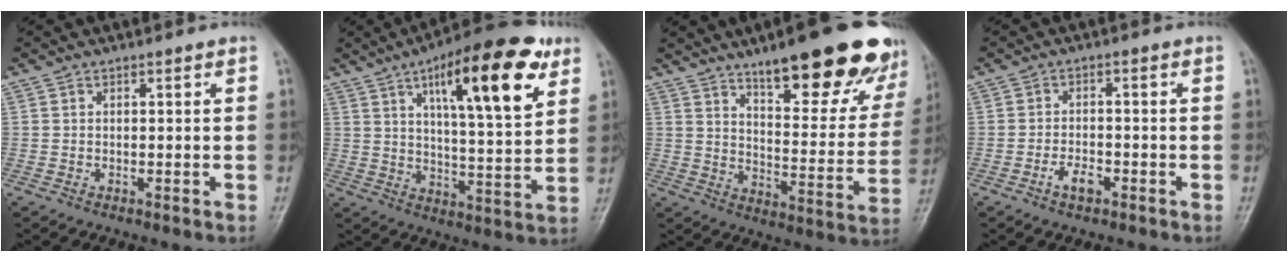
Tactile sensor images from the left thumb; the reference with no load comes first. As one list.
[{"total": 20.5, "force": [9.8, 6.1, 16.9], "torque": [-0.225, -0.028, 0.146]}, {"total": 24.2, "force": [16.2, 7.0, 16.6], "torque": [-0.180, -0.071, 0.229]}, {"total": 3.3, "force": [-1.9, 1.6, 2.2], "torque": [-0.038, 0.013, -0.034]}]